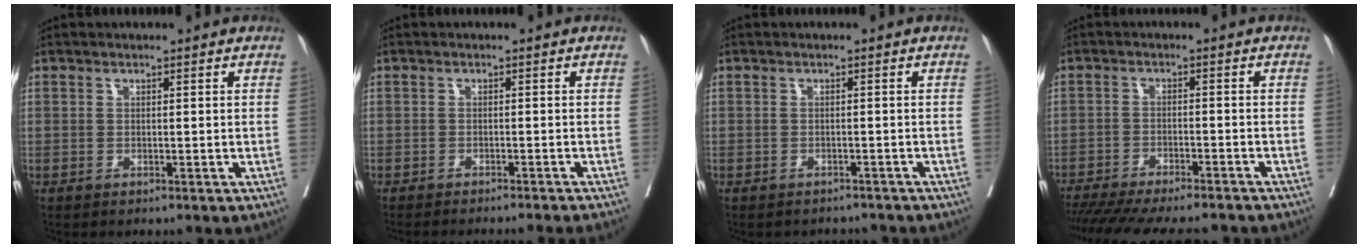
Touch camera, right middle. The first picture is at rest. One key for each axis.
{"total": 9.1, "fx": -8.4, "fy": -0.6, "fz": 3.4, "tx": -0.018, "ty": -0.020, "tz": -0.103}
{"total": 3.0, "fx": -2.8, "fy": 1.0, "fz": -0.2, "tx": 0.010, "ty": 0.000, "tz": -0.039}
{"total": 18.3, "fx": -16.2, "fy": 3.0, "fz": 7.8, "tx": -0.157, "ty": -0.032, "tz": -0.227}